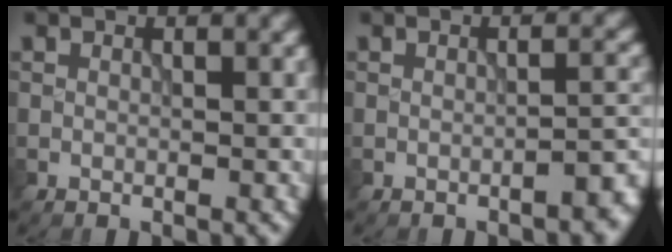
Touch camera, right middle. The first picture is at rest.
{"total": 2.3, "force": [-1.7, 0.5, 1.5], "torque": [-0.016, 0.009, -0.027]}